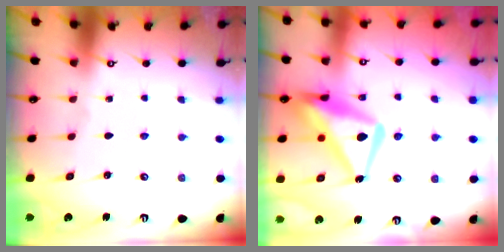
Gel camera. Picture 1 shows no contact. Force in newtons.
{"total": 17.1, "press": 17.0, "slide": 1.5}